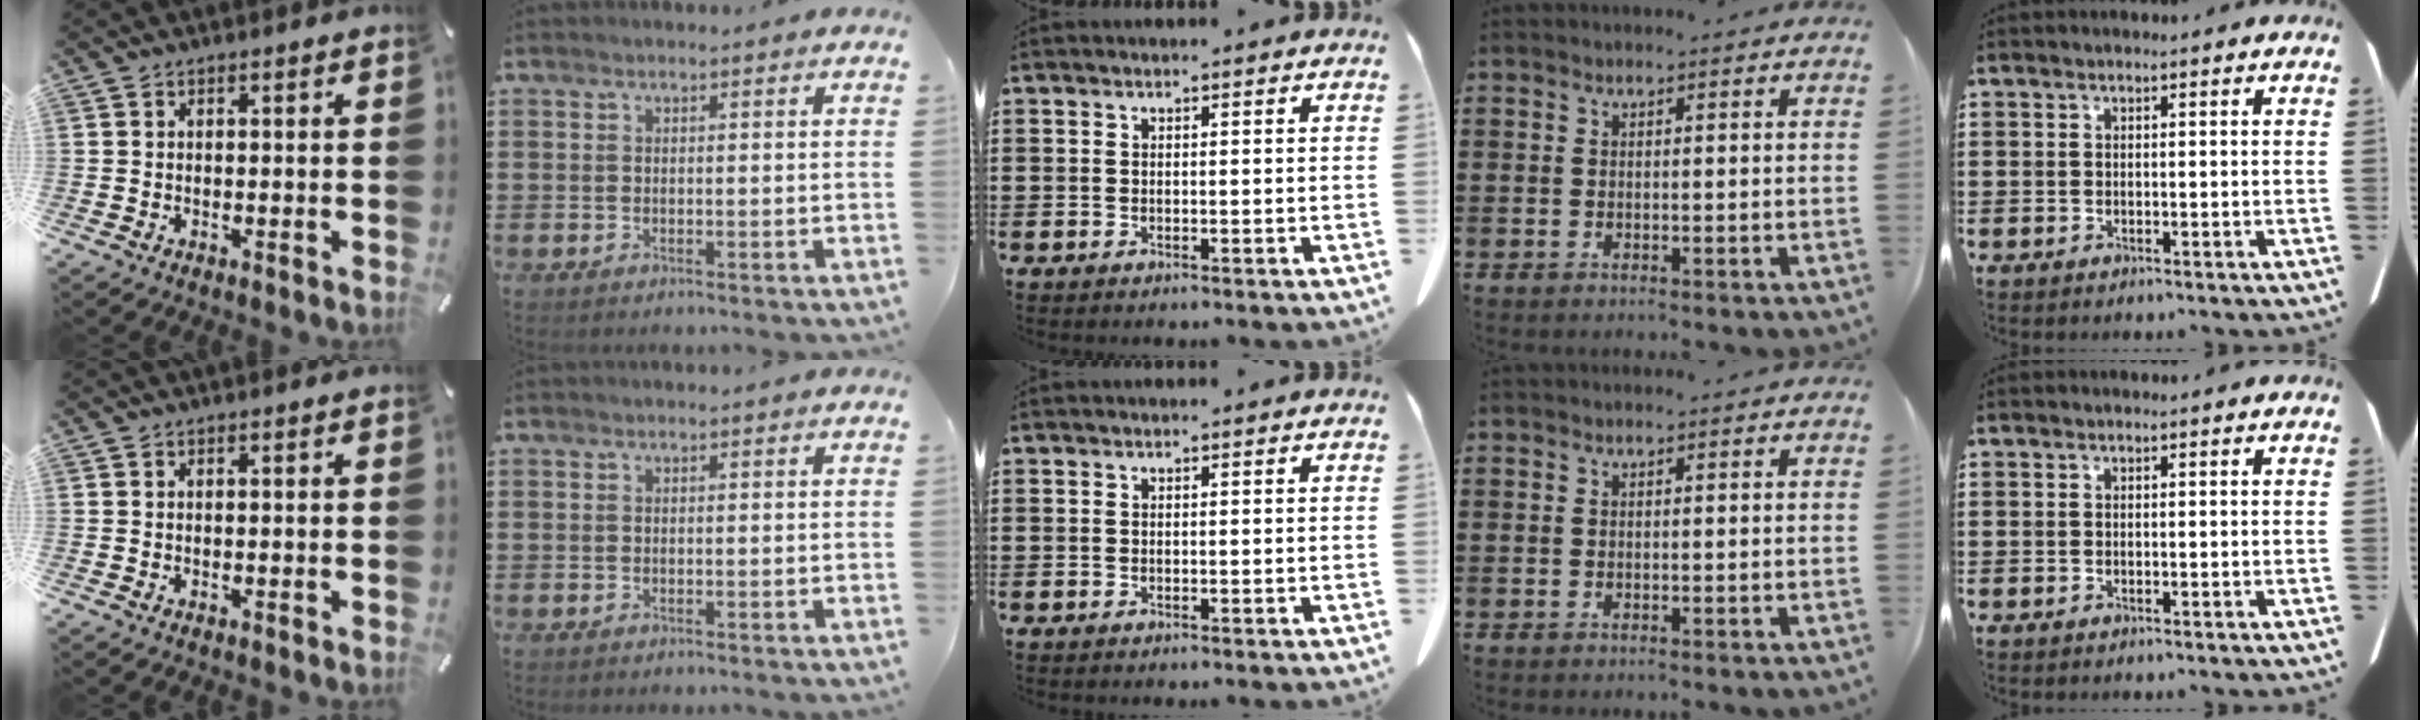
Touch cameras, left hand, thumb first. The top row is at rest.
{}